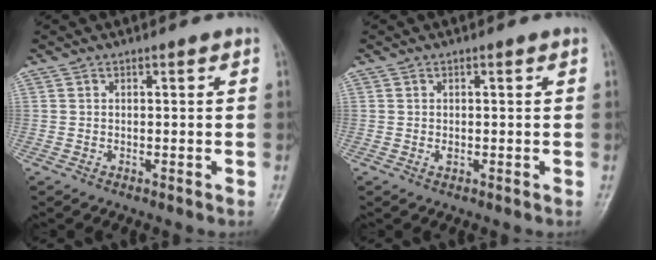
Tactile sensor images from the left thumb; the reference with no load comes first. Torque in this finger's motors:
{"motor_torque": [-0.02, -0.01, 0.12, 0.04, -0.01]}